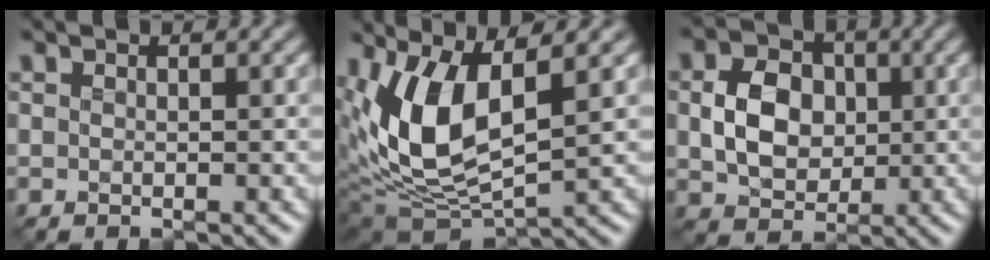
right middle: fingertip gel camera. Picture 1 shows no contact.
{"total": 8.7, "force": [1.5, 4.0, 7.6], "torque": [-0.155, -0.010, 0.026]}
{"total": 5.2, "force": [-0.3, 4.0, 3.3], "torque": [-0.067, 0.001, -0.011]}